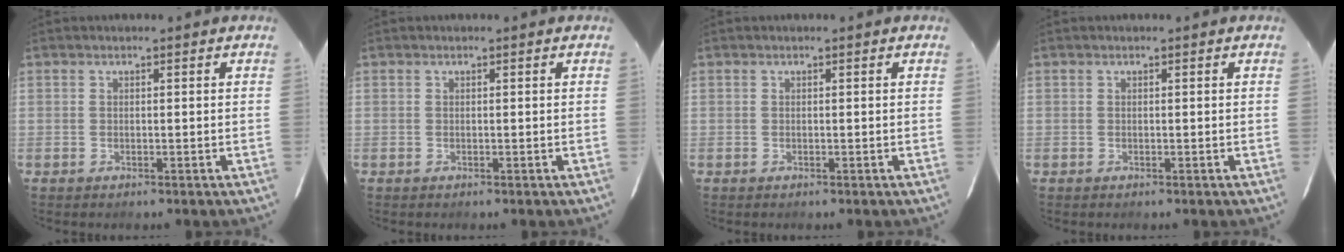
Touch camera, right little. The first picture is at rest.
{"total": 0.0}
{"total": 0.0}
{"total": 0.0}